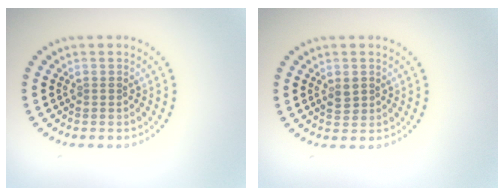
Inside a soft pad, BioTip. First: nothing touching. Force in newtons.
{"total": 1.5, "press": 1.5, "slide": 0.3}